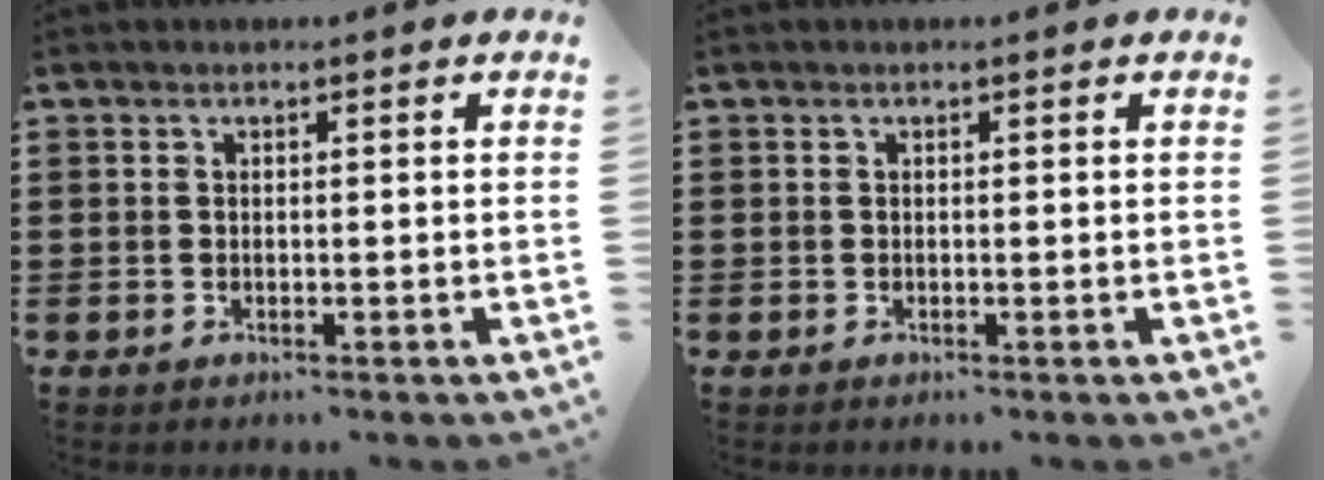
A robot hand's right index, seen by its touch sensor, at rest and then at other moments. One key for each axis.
{"total": 0.0}